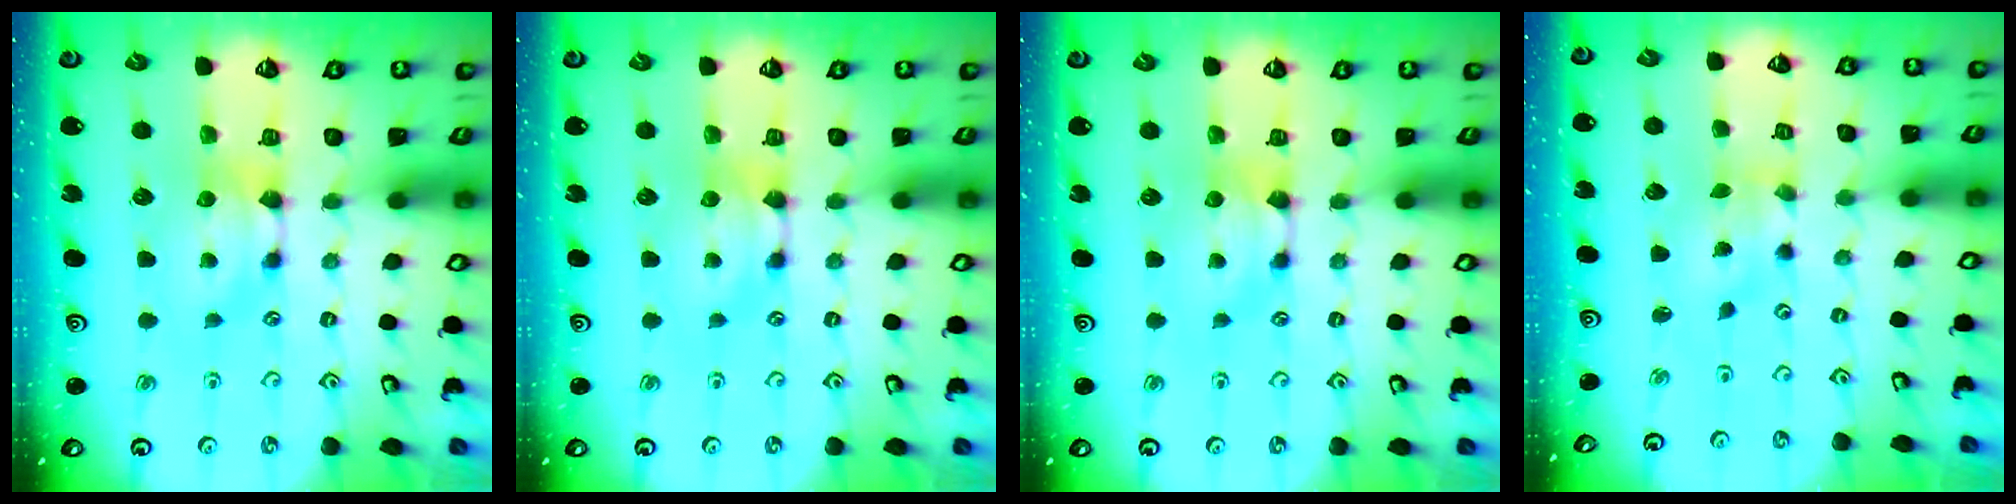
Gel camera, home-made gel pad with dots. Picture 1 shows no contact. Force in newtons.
{"total": 0.0}
{"total": 0.0}
{"total": 1.3, "press": 0.7, "slide": 1.0}